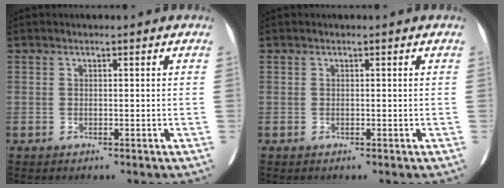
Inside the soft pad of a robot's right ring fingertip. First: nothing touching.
{"total": 0.0}